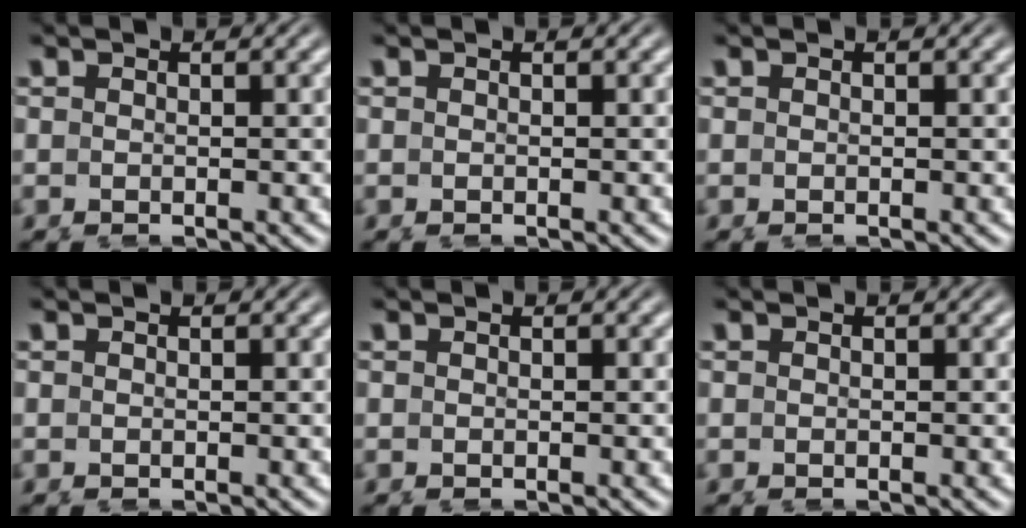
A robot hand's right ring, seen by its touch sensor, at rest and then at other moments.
{"total": 0.0}
{"total": 0.0}
{"total": 0.0}
{"total": 0.0}
{"total": 0.0}